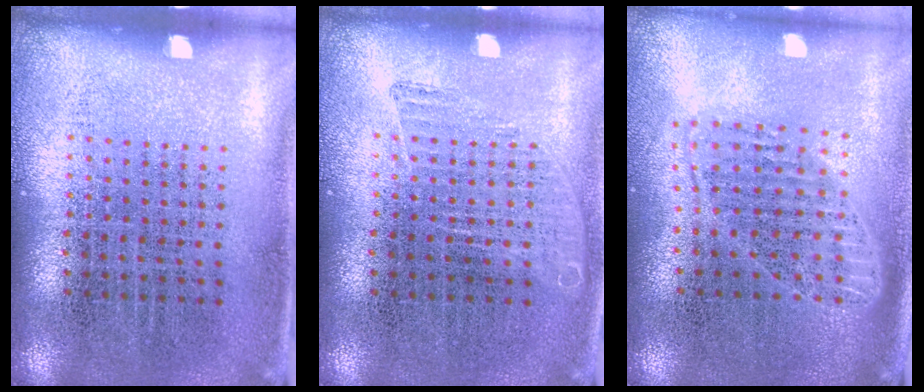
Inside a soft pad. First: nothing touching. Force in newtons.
{"total": 1.0, "press": 1.0, "slide": 0.2}
{"total": 1.7, "press": 1.5, "slide": 0.9}